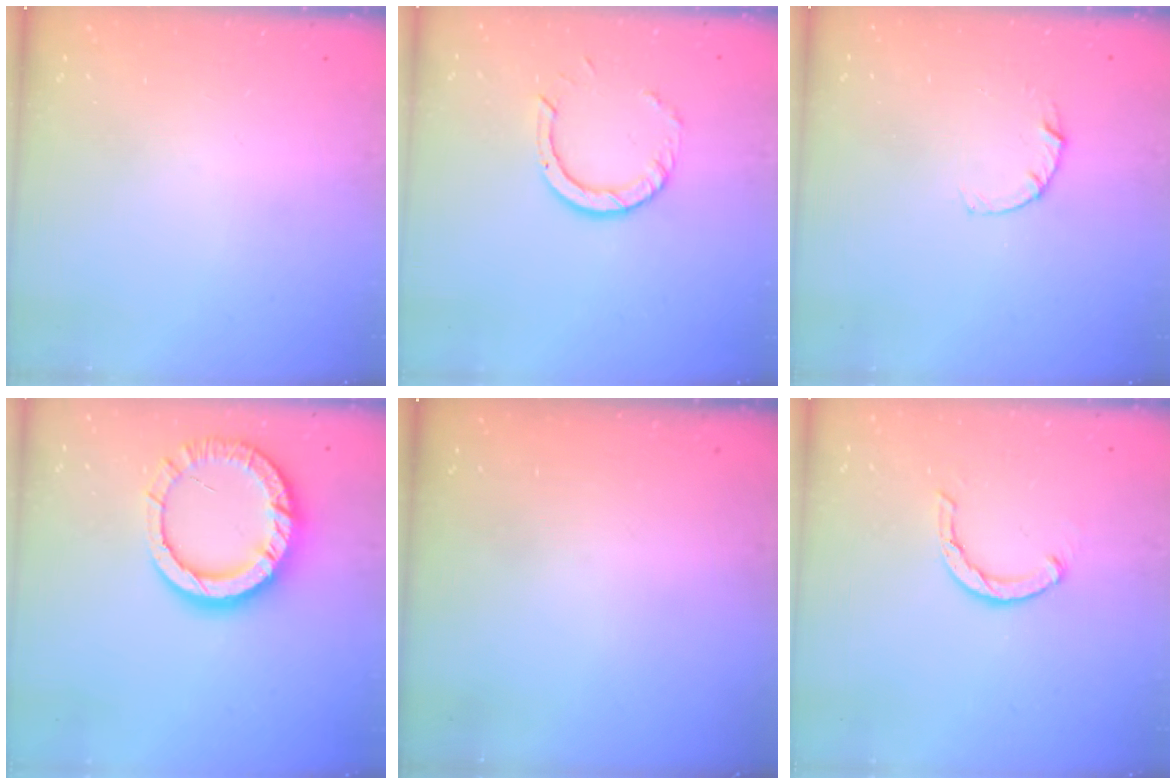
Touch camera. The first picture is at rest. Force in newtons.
{"total": 4.2, "press": 4.2, "slide": 0.3}
{"total": 3.2, "press": 3.2, "slide": 0.4}
{"total": 14.2, "press": 14.1, "slide": 1.4}
{"total": 0.0}
{"total": 3.6, "press": 3.5, "slide": 0.5}